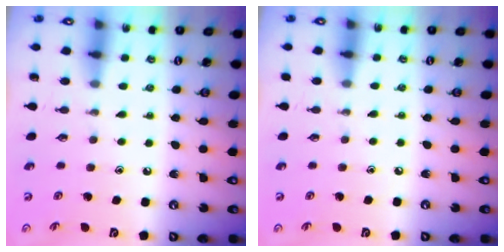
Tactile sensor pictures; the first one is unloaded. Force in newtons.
{"total": 2.5, "press": 2.5, "slide": 0.4}